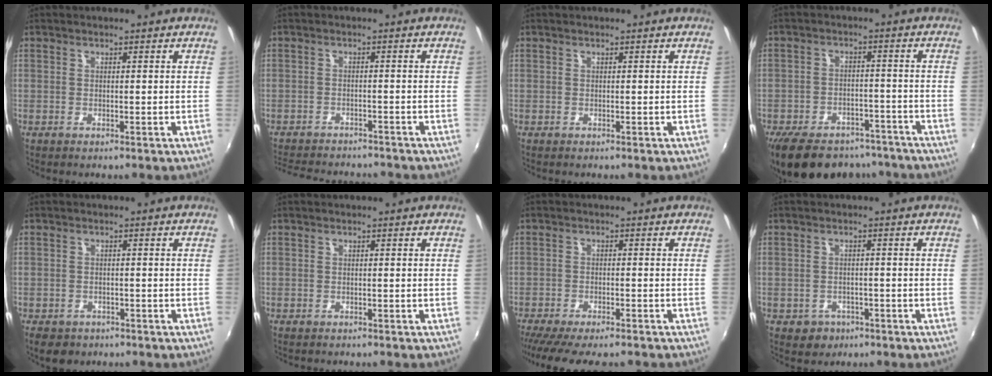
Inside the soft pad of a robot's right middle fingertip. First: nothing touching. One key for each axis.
{"total": 11.4, "fx": -10.2, "fy": 3.2, "fz": 3.8, "tx": -0.097, "ty": -0.012, "tz": -0.154}
{"total": 0.0}
{"total": 17.7, "fx": -13.8, "fy": 8.6, "fz": 7.1, "tx": -0.157, "ty": 0.012, "tz": -0.184}
{"total": 4.5, "fx": -2.9, "fy": 3.0, "fz": 1.6, "tx": -0.043, "ty": -0.012, "tz": -0.043}
{"total": 1.0, "fx": -0.9, "fy": 0.4, "fz": 0.2, "tx": -0.009, "ty": -0.004, "tz": -0.014}
{"total": 10.5, "fx": -9.0, "fy": 2.0, "fz": 5.1, "tx": -0.115, "ty": -0.038, "tz": -0.145}
{"total": 4.2, "fx": -2.0, "fy": 3.5, "fz": 1.0, "tx": -0.032, "ty": 0.000, "tz": -0.024}